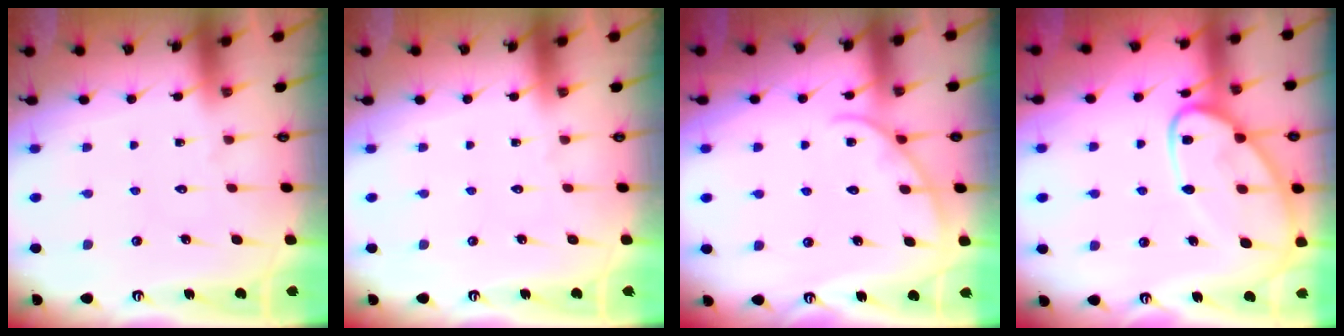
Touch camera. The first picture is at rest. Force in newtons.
{"total": 0.0}
{"total": 3.4, "press": 3.4, "slide": 0.3}
{"total": 15.4, "press": 15.4, "slide": 1.3}